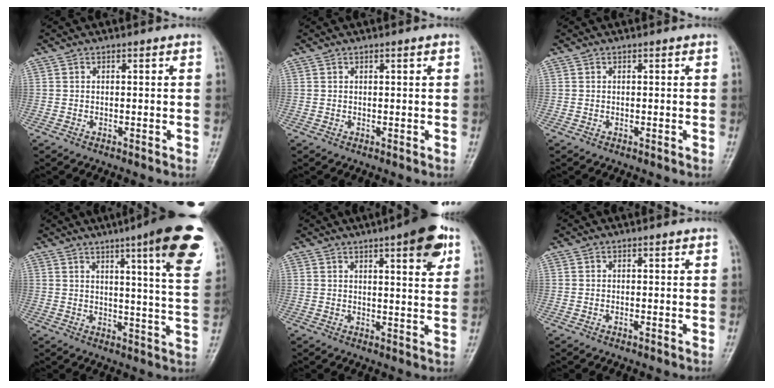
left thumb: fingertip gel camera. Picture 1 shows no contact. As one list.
[{"total": 0.8, "force": [0.4, 0.0, 0.7], "torque": [-0.012, 0.001, 0.006]}, {"total": 0.0}, {"total": 17.0, "force": [8.9, 1.8, 14.4], "torque": [-0.170, -0.040, 0.108]}, {"total": 9.8, "force": [5.1, 2.2, 8.1], "torque": [-0.093, -0.018, 0.062]}, {"total": 0.5, "force": [-0.1, 0.0, 0.5], "torque": [-0.011, 0.004, 0.001]}]